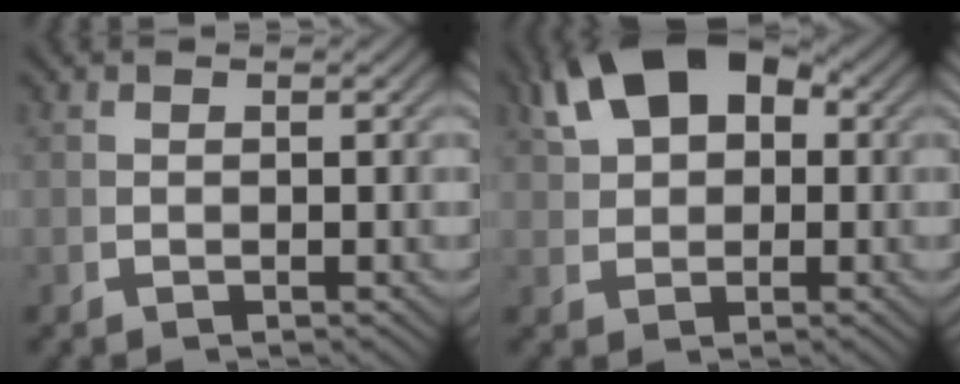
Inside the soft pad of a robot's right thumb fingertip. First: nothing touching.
{"total": 8.4, "force": [3.7, 4.9, 5.7], "torque": [-0.105, 0.004, 0.069]}